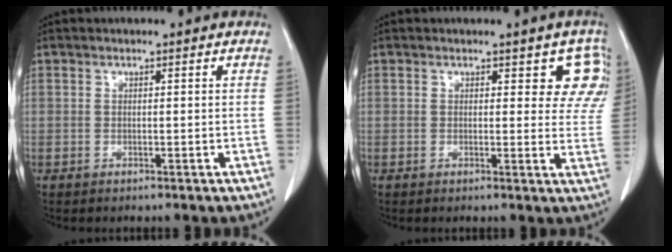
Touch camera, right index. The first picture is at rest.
{"total": 5.8, "force": [2.8, 3.3, 3.8], "torque": [-0.010, 0.000, 0.021]}